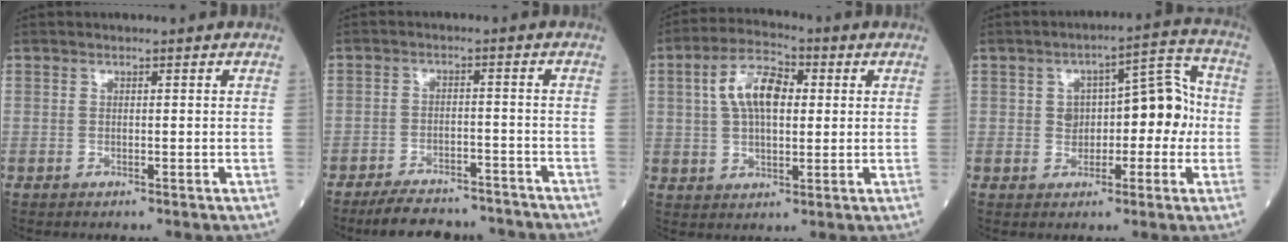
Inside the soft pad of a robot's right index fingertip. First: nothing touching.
{"total": 11.2, "force": [-10.4, 2.8, 3.2], "torque": [-0.046, 0.008, -0.146]}
{"total": 9.1, "force": [2.1, 4.4, 7.7], "torque": [-0.150, 0.023, 0.034]}
{"total": 9.5, "force": [0.0, 4.9, 8.1], "torque": [-0.106, 0.045, 0.004]}